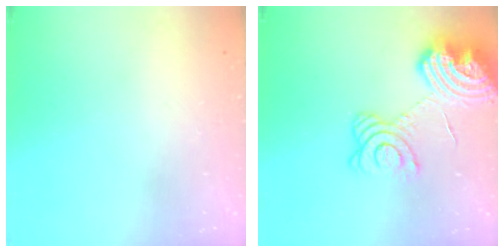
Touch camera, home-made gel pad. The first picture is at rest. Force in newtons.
{"total": 16.7, "press": 16.6, "slide": 1.2}